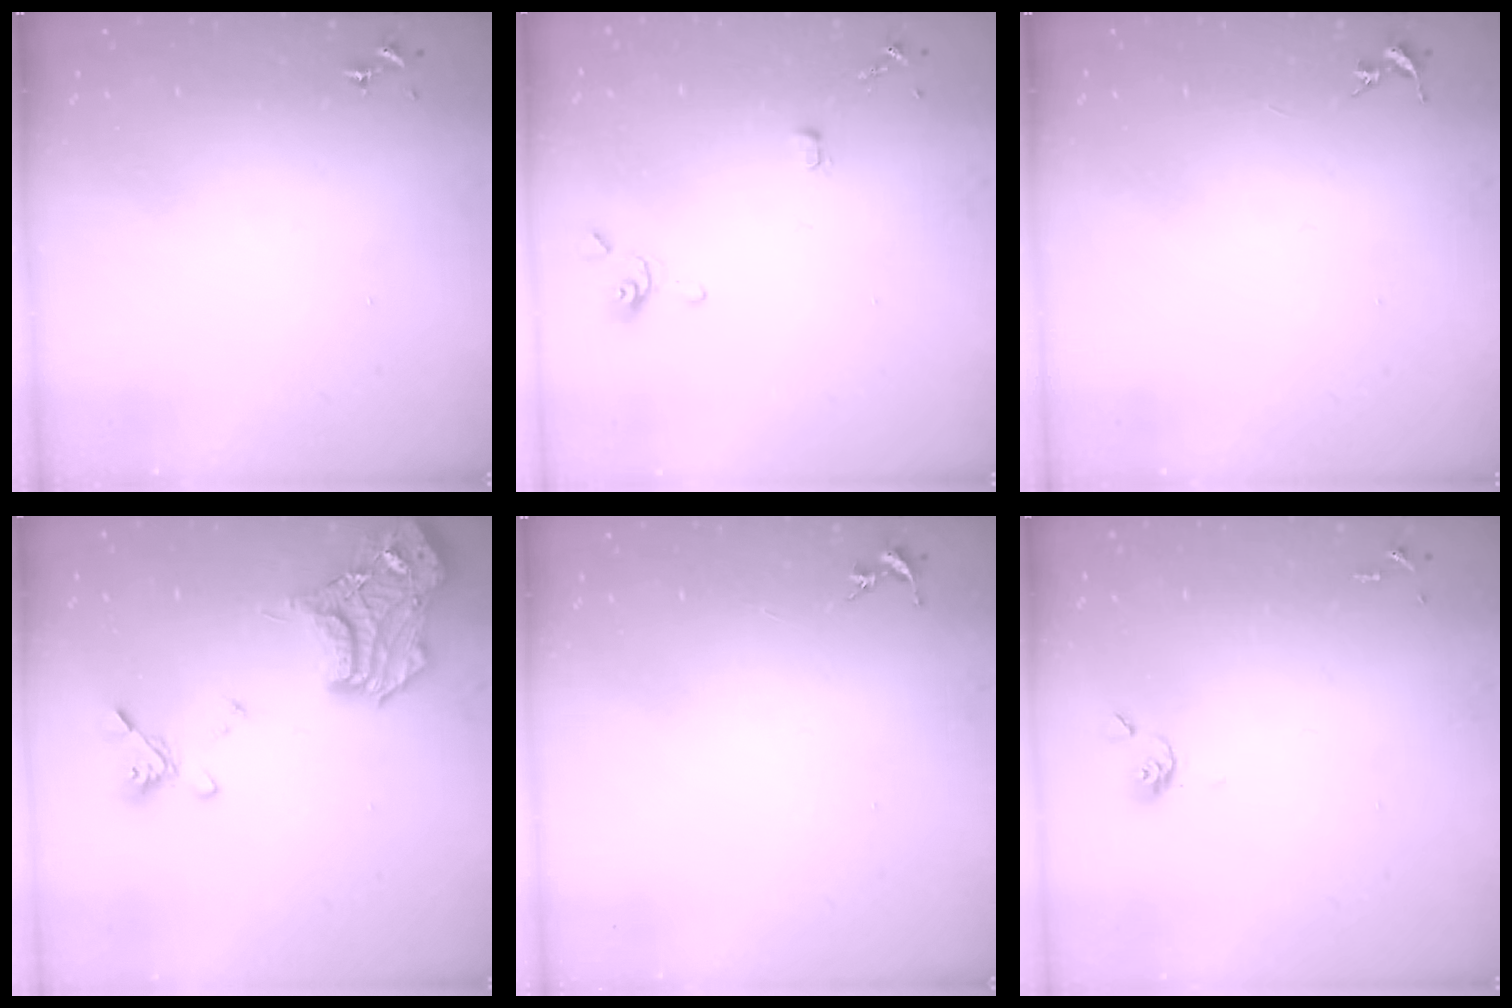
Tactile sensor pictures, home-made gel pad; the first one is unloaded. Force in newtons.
{"total": 3.6, "press": 3.5, "slide": 0.7}
{"total": 0.0}
{"total": 22.9, "press": 22.8, "slide": 2.3}
{"total": 0.0}
{"total": 3.8, "press": 3.7, "slide": 0.8}